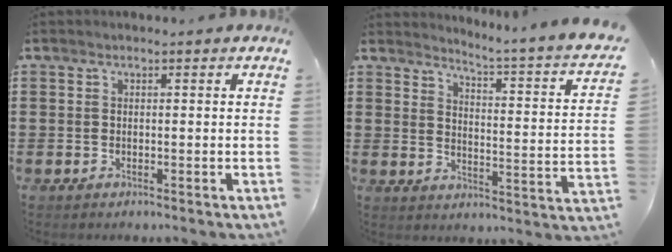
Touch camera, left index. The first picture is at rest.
{"total": 3.0, "force": [2.3, -1.0, 1.6], "torque": [-0.049, -0.037, 0.025]}